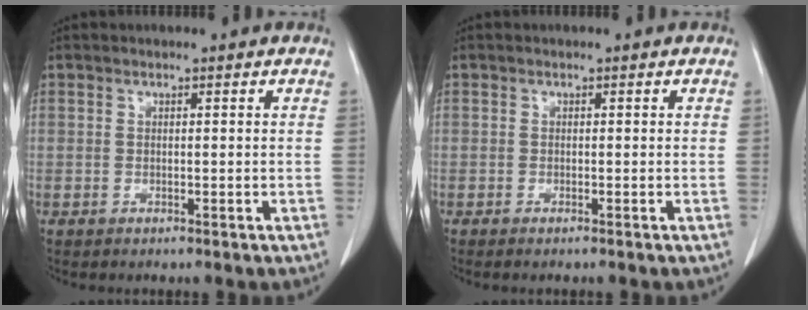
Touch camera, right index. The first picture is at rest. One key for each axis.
{"total": 0.6, "fx": -0.5, "fy": 0.0, "fz": 0.4, "tx": -0.011, "ty": -0.001, "tz": -0.008}